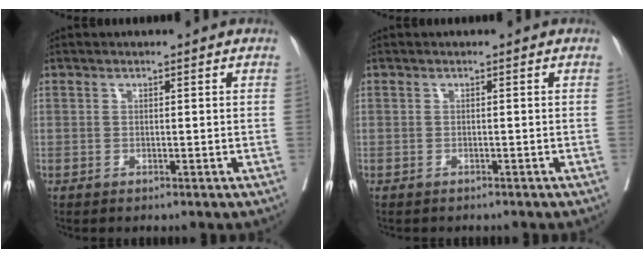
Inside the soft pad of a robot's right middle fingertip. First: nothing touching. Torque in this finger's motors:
{"motor_torque": [0.33, -0.26, 0.00, 0.01]}